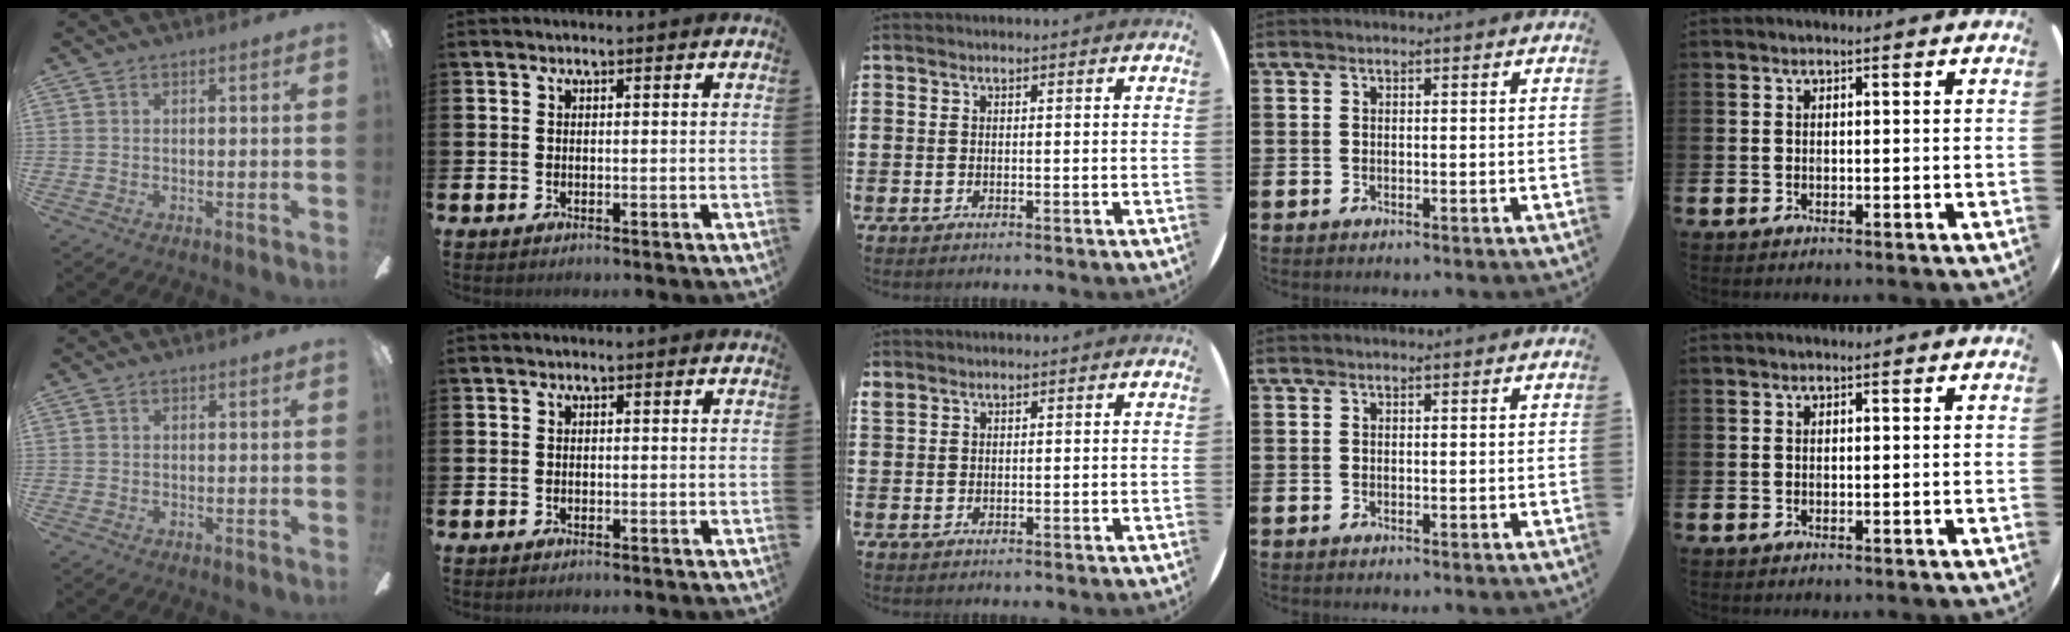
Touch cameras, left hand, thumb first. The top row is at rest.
{"thumb": {"total": 0.6, "force": [-0.3, 0.4, 0.2], "torque": [-0.002, 0.003, -0.008]}, "middle": {"total": 0.8, "force": [0.8, 0.3, -0.2], "torque": [0.002, 0.003, 0.015]}}